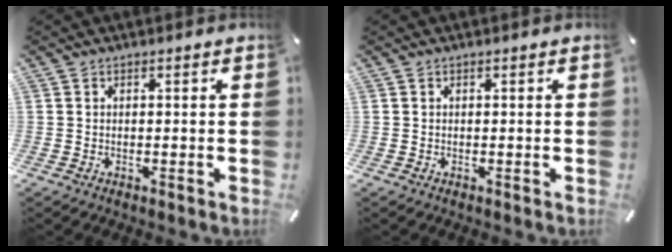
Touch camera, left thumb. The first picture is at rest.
{"total": 0.0}